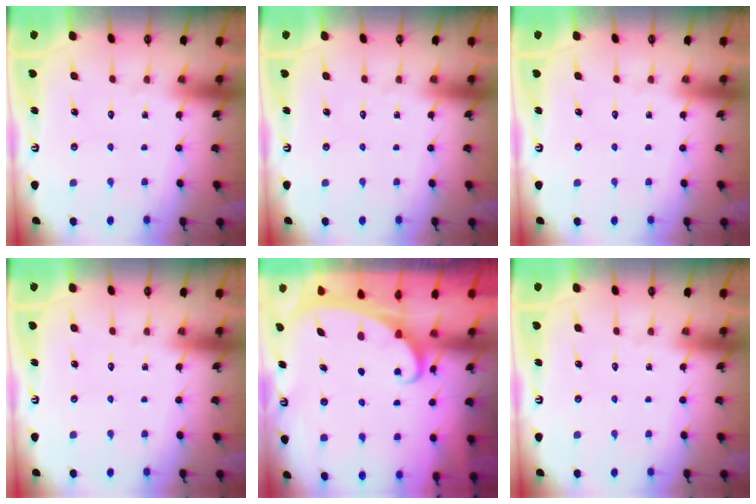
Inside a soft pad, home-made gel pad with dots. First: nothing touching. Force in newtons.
{"total": 0.0}
{"total": 0.0}
{"total": 0.0}
{"total": 2.1, "press": 2.1, "slide": 0.3}
{"total": 0.0}